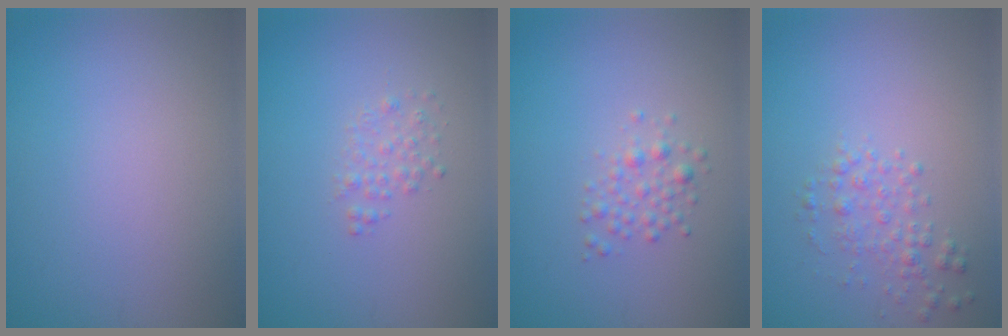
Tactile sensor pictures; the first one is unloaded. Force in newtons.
{"total": 1.3, "press": 1.3, "slide": 0.0}
{"total": 1.7, "press": 1.7, "slide": 0.0}
{"total": 2.0, "press": 2.0, "slide": 0.1}